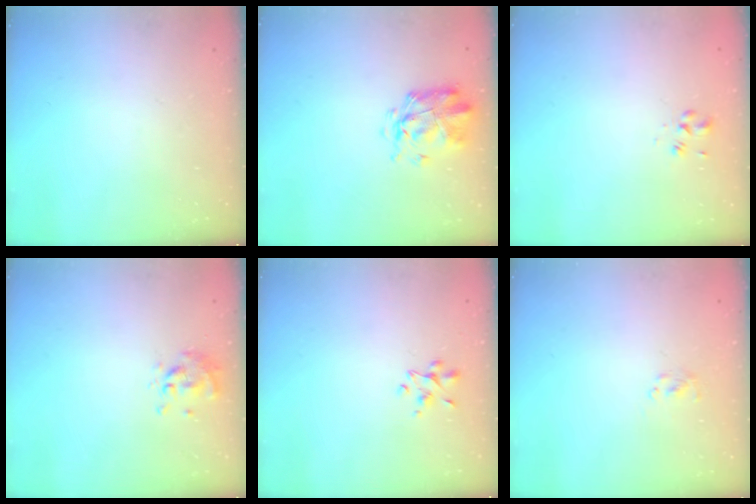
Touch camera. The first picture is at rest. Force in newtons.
{"total": 3.1, "press": 2.9, "slide": 1.0}
{"total": 2.6, "press": 2.4, "slide": 1.0}
{"total": 0.6, "press": 0.6, "slide": 0.2}
{"total": 2.9, "press": 2.8, "slide": 0.9}
{"total": 1.4, "press": 1.0, "slide": 0.9}